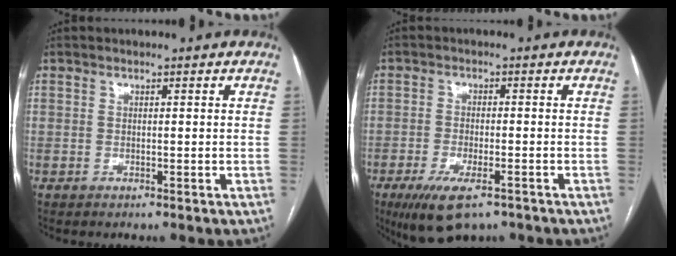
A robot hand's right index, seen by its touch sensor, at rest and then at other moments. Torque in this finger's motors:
{"motor_torque": [1.01, -0.70, 0.47, 0.10]}